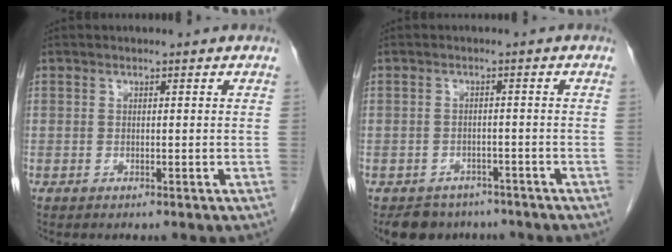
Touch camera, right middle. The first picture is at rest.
{"total": 5.6, "force": [-4.5, 3.2, 0.6], "torque": [0.000, 0.006, -0.064]}